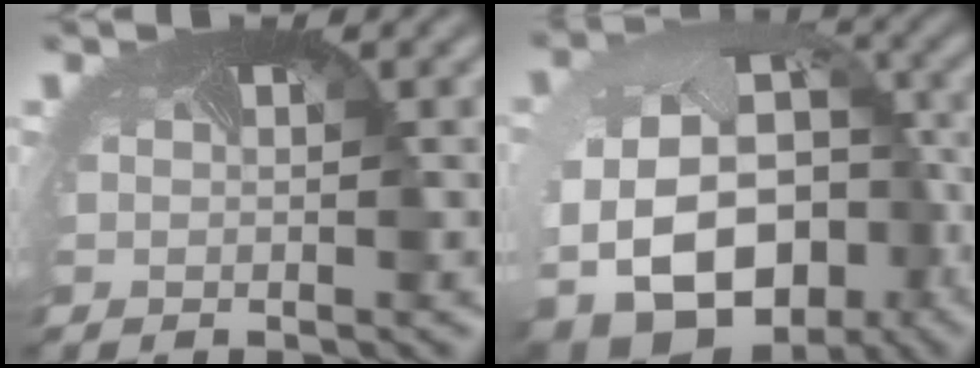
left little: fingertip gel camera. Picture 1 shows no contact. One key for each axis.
{"total": 19.8, "fx": -5.8, "fy": 15.2, "fz": 11.3, "tx": -0.232, "ty": -0.038, "tz": -0.098}